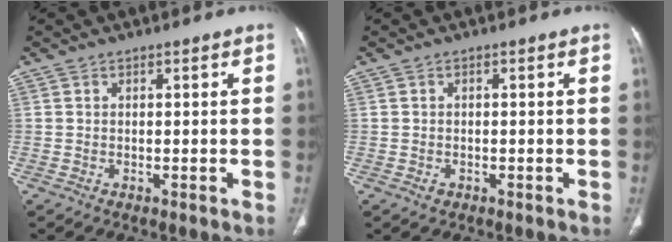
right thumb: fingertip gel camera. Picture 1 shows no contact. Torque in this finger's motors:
{"motor_torque": [0.04, 0.18, -0.23, 0.19, 0.05]}